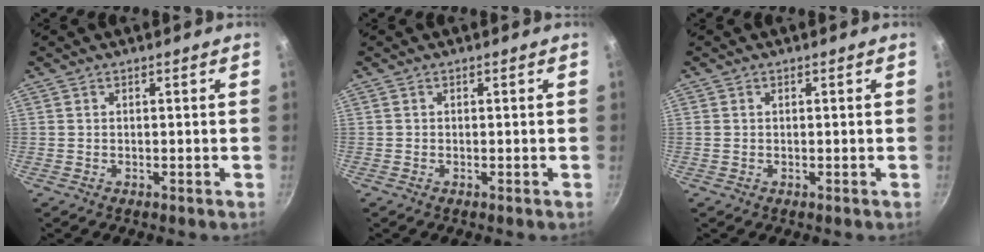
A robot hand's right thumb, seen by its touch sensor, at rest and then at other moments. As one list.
[{"total": 0.0}, {"total": 0.6, "force": [0.1, 0.5, 0.3], "torque": [-0.005, 0.003, 0.000]}]